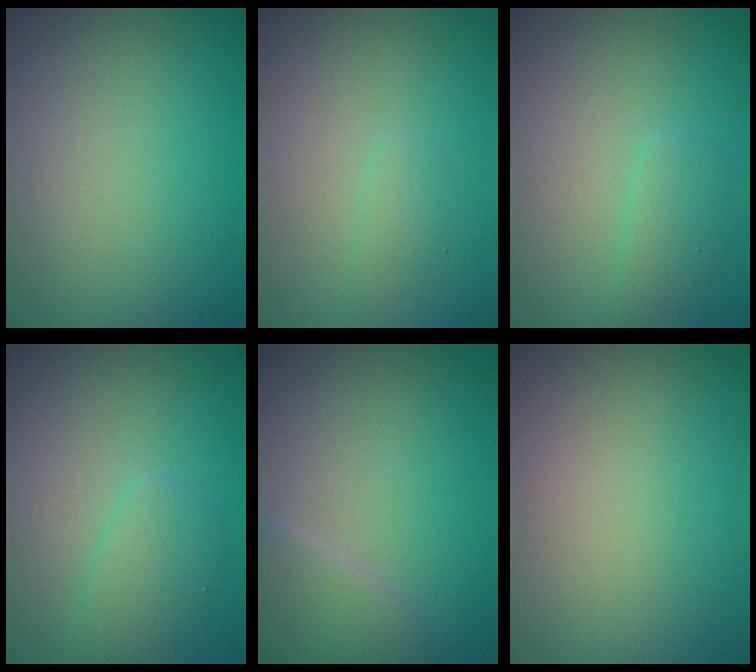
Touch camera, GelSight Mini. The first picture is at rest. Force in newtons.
{"total": 0.9, "press": 0.9, "slide": 0.0}
{"total": 1.5, "press": 1.5, "slide": 0.1}
{"total": 2.2, "press": 2.2, "slide": 0.1}
{"total": 2.4, "press": 2.4, "slide": 0.2}
{"total": 0.0}